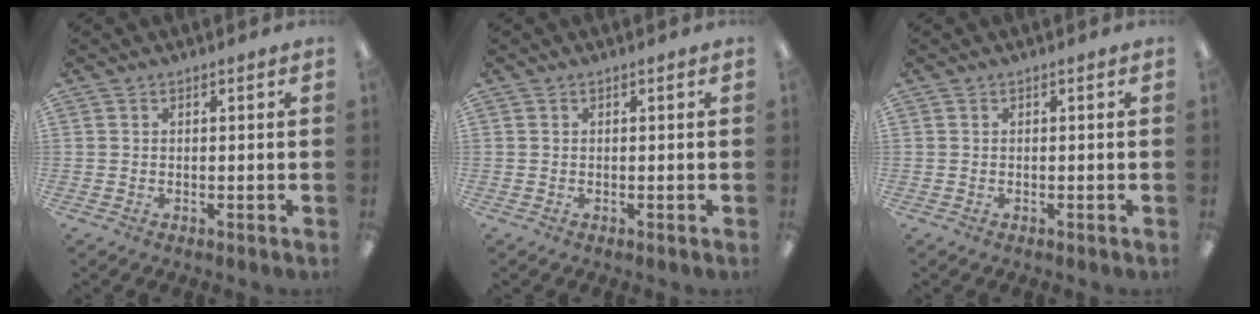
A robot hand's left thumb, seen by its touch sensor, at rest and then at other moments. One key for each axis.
{"total": 0.0}
{"total": 0.0}